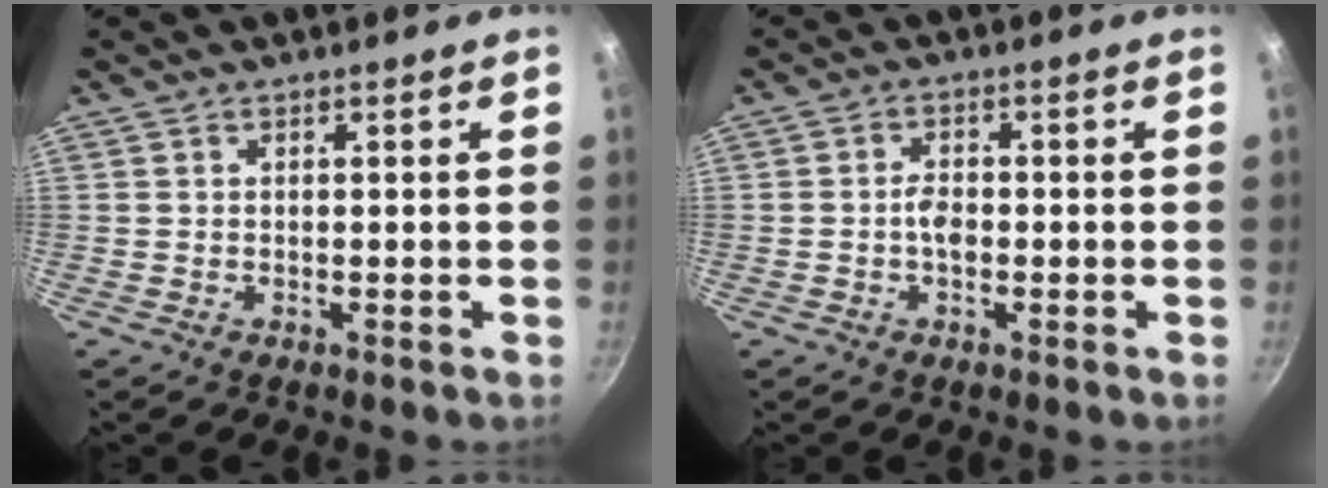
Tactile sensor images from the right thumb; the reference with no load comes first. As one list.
[{"total": 3.0, "force": [-0.6, 1.9, 2.3], "torque": [-0.034, 0.013, -0.013]}]